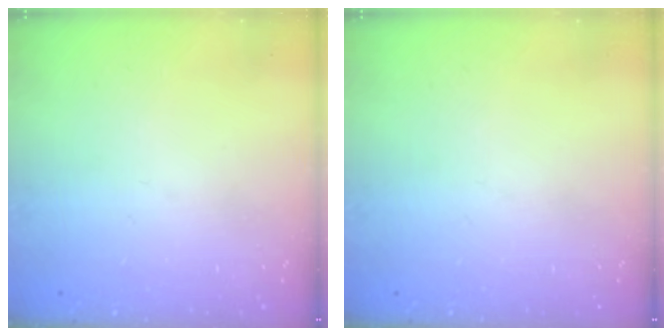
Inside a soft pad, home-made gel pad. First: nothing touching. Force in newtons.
{"total": 0.0}